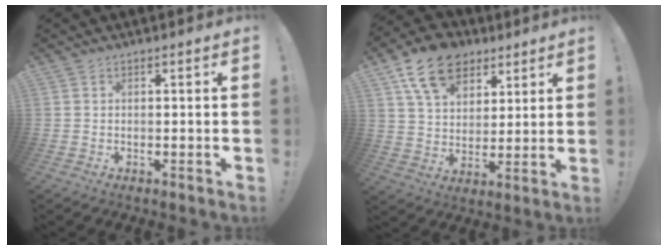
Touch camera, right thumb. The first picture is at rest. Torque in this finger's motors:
{"motor_torque": [0.50, 0.61, 0.25, 0.12, 0.04]}